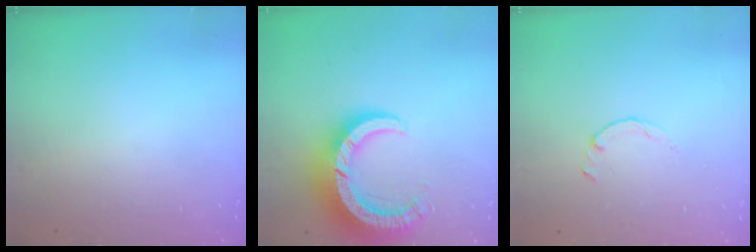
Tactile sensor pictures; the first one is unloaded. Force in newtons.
{"total": 13.2, "press": 13.2, "slide": 1.3}
{"total": 0.8, "press": 0.7, "slide": 0.2}